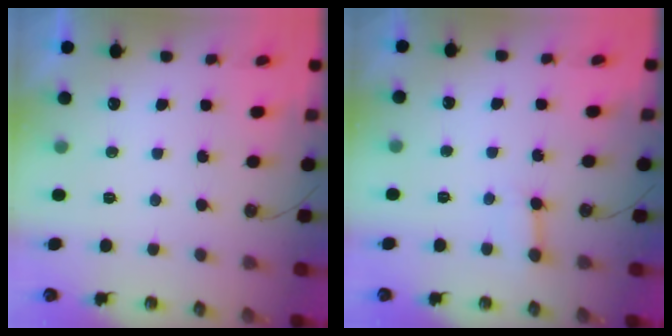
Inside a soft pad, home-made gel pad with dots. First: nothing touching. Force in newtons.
{"total": 4.4, "press": 4.3, "slide": 0.5}